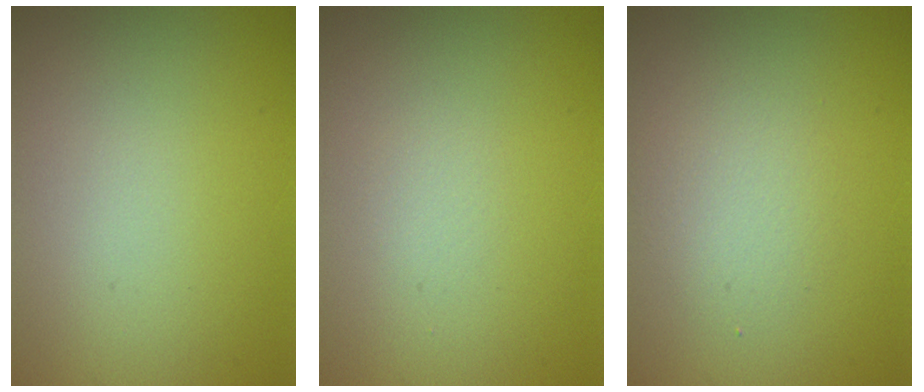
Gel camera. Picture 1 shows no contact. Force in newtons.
{"total": 0.6, "press": 0.6, "slide": 0.1}
{"total": 2.1, "press": 2.1, "slide": 0.0}